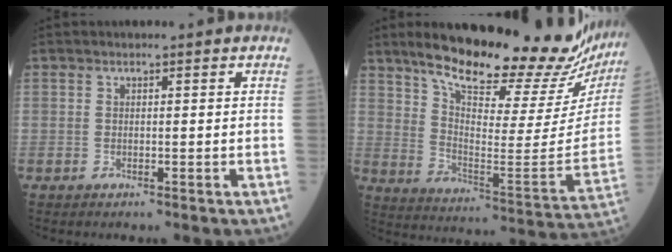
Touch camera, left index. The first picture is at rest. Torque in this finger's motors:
{"motor_torque": [0.91, -1.23, 0.73, 0.15]}